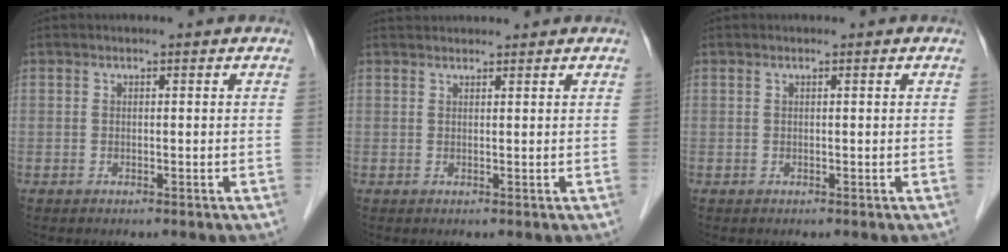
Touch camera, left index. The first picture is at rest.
{"total": 3.1, "force": [3.0, 0.4, 0.5], "torque": [-0.006, 0.032, 0.049]}
{"total": 0.0}